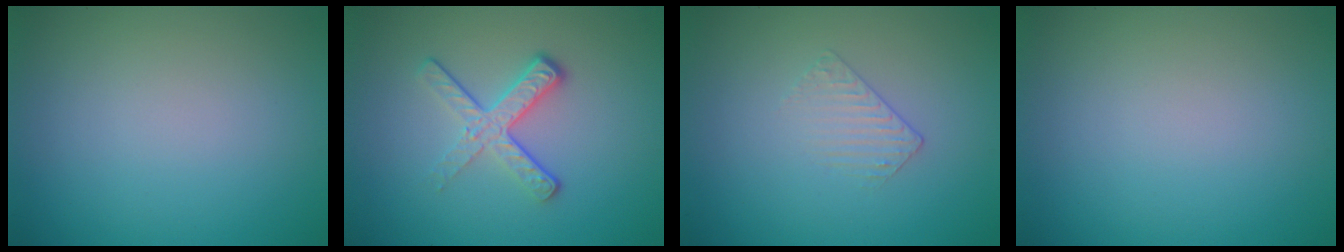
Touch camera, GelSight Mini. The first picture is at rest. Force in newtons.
{"total": 3.8, "press": 2.5, "slide": 2.9}
{"total": 1.0, "press": 0.3, "slide": 1.0}
{"total": 0.0}